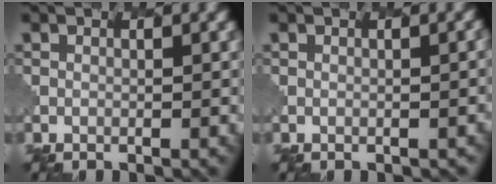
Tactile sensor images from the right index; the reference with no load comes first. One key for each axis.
{"total": 0.6, "fx": 0.0, "fy": 0.3, "fz": 0.5, "tx": 0.003, "ty": 0.004, "tz": 0.001}